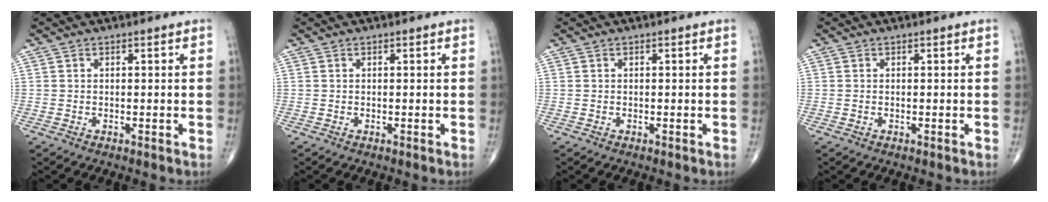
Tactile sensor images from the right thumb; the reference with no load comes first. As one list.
[{"total": 0.0}, {"total": 0.0}, {"total": 0.0}]